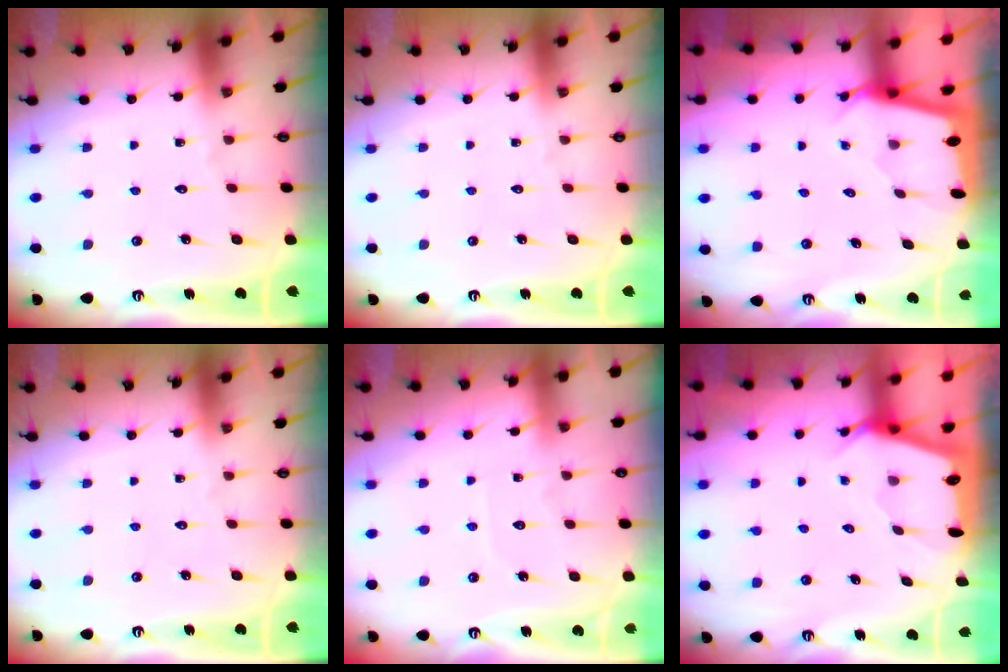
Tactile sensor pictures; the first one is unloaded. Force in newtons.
{"total": 0.0}
{"total": 1.6, "press": 1.6, "slide": 0.2}
{"total": 0.0}
{"total": 3.9, "press": 3.9, "slide": 0.4}
{"total": 2.3, "press": 2.3, "slide": 0.3}